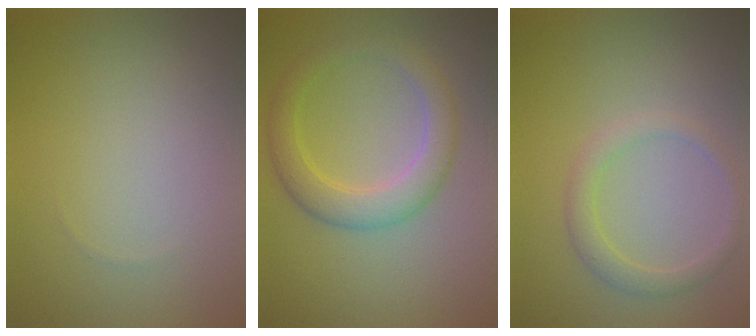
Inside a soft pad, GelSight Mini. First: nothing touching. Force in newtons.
{"total": 3.9, "press": 3.9, "slide": 0.1}
{"total": 1.9, "press": 1.9, "slide": 0.1}